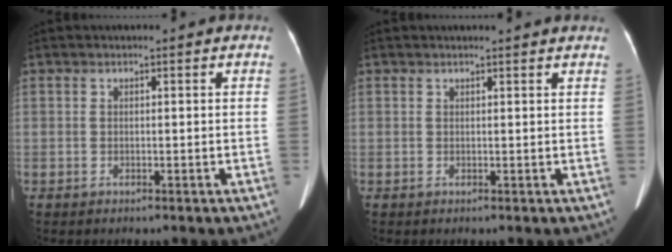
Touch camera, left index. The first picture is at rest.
{"total": 4.5, "force": [4.3, 0.0, 1.4], "torque": [-0.017, 0.017, 0.038]}